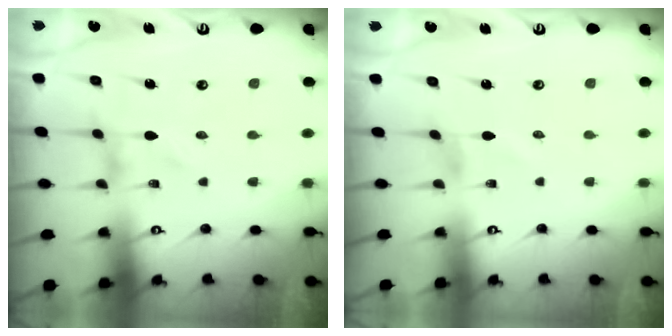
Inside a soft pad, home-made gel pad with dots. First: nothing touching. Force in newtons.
{"total": 1.4, "press": 1.4, "slide": 0.2}